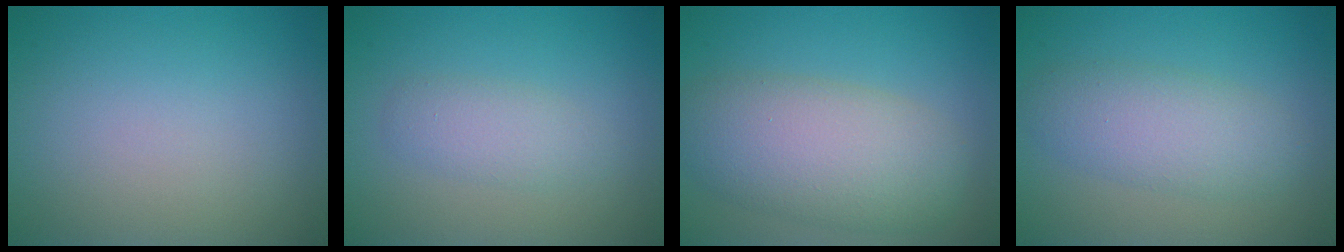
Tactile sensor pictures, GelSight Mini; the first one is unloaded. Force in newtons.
{"total": 2.2, "press": 2.2, "slide": 0.0}
{"total": 7.5, "press": 7.5, "slide": 0.4}
{"total": 4.1, "press": 4.1, "slide": 0.1}